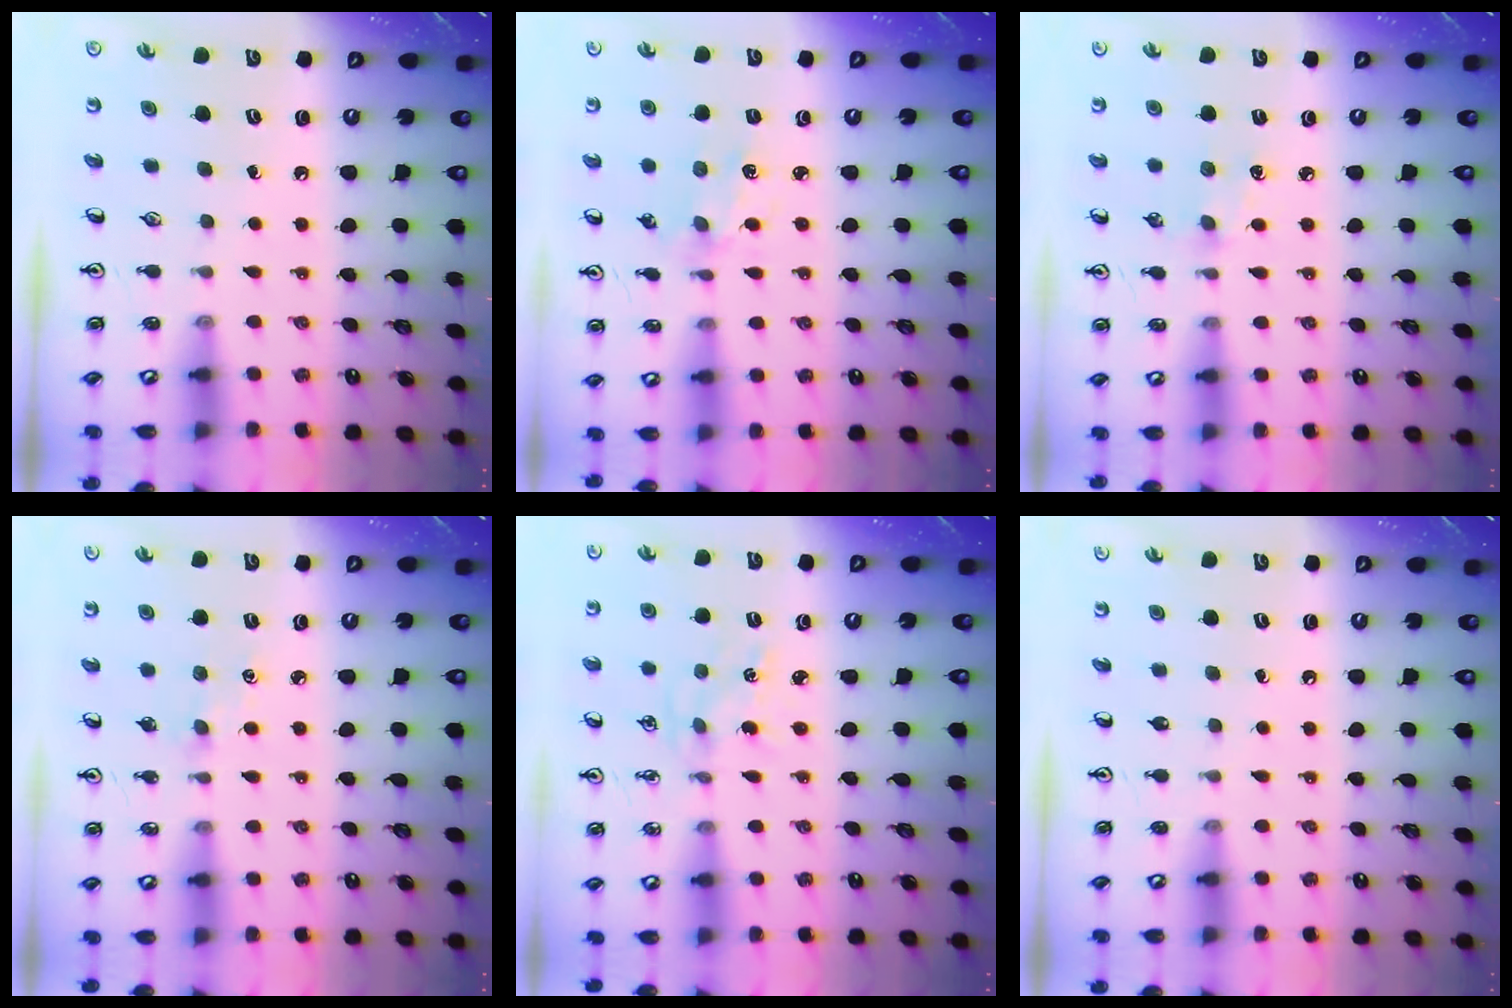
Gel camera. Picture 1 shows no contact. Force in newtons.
{"total": 1.9, "press": 1.9, "slide": 0.2}
{"total": 5.6, "press": 5.5, "slide": 0.6}
{"total": 2.0, "press": 2.0, "slide": 0.3}
{"total": 1.0, "press": 1.0, "slide": 0.1}
{"total": 0.0}